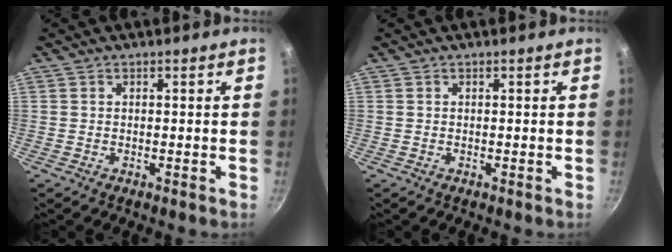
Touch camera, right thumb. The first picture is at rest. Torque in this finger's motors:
{"motor_torque": [-0.01, -0.01, 0.27, 0.18, 0.00]}